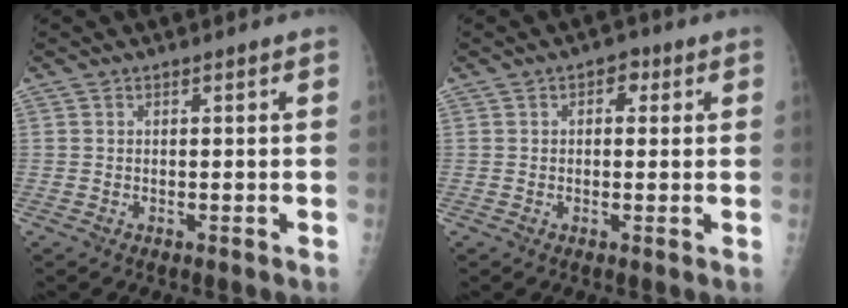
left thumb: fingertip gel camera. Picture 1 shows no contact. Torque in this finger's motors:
{"motor_torque": [-0.39, 0.10, 0.06, 0.07, 0.00]}